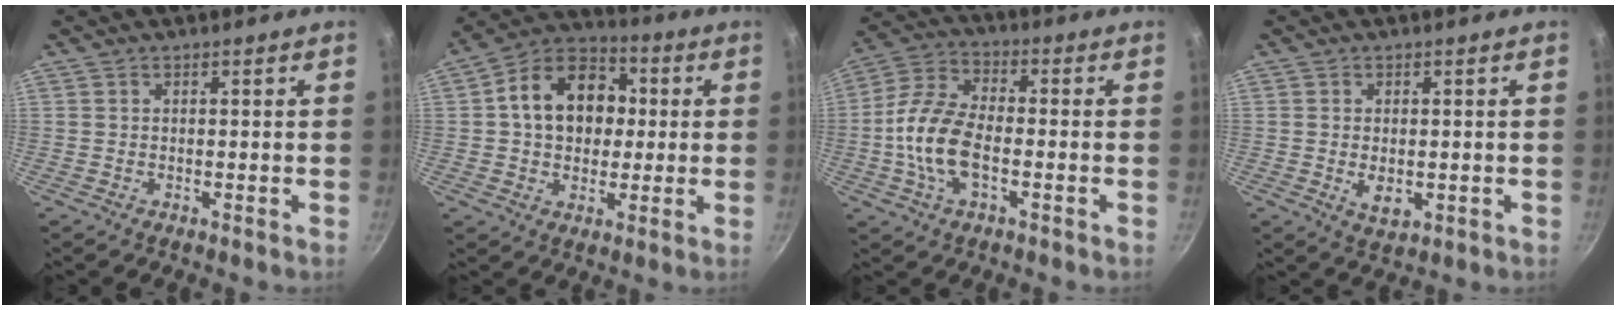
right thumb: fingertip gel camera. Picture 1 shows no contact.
{"total": 15.3, "force": [1.9, 11.7, 9.7], "torque": [-0.123, 0.026, 0.015]}
{"total": 12.5, "force": [-2.4, 6.5, 10.4], "torque": [-0.203, 0.031, -0.061]}
{"total": 4.1, "force": [-0.5, 2.5, 3.2], "torque": [-0.051, -0.011, -0.001]}